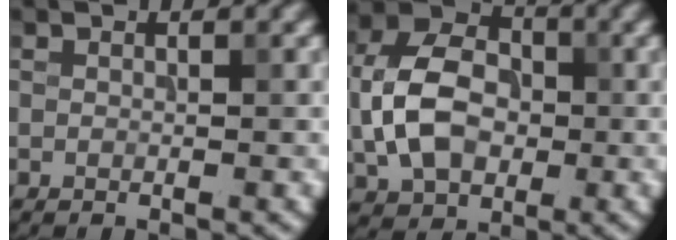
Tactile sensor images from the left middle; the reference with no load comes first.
{"total": 7.7, "force": [-0.9, 5.6, 5.3], "torque": [-0.108, 0.014, -0.027]}